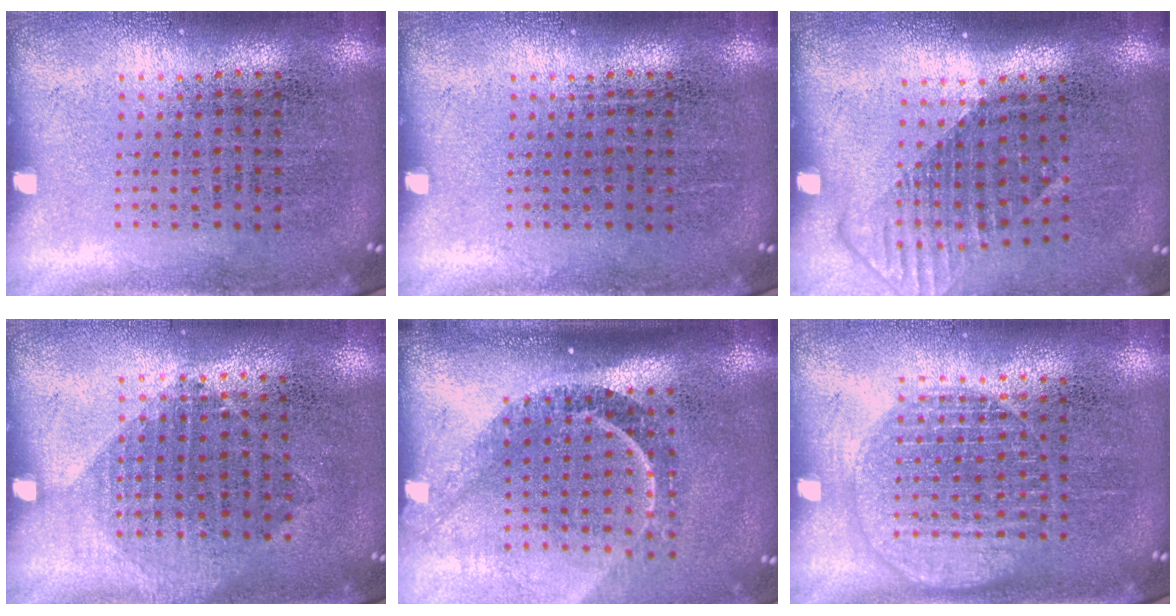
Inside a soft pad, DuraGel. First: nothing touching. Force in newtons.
{"total": 0.0}
{"total": 1.4, "press": 1.1, "slide": 0.9}
{"total": 1.1, "press": 0.9, "slide": 0.5}
{"total": 2.3, "press": 1.6, "slide": 1.6}
{"total": 1.3, "press": 1.3, "slide": 0.4}